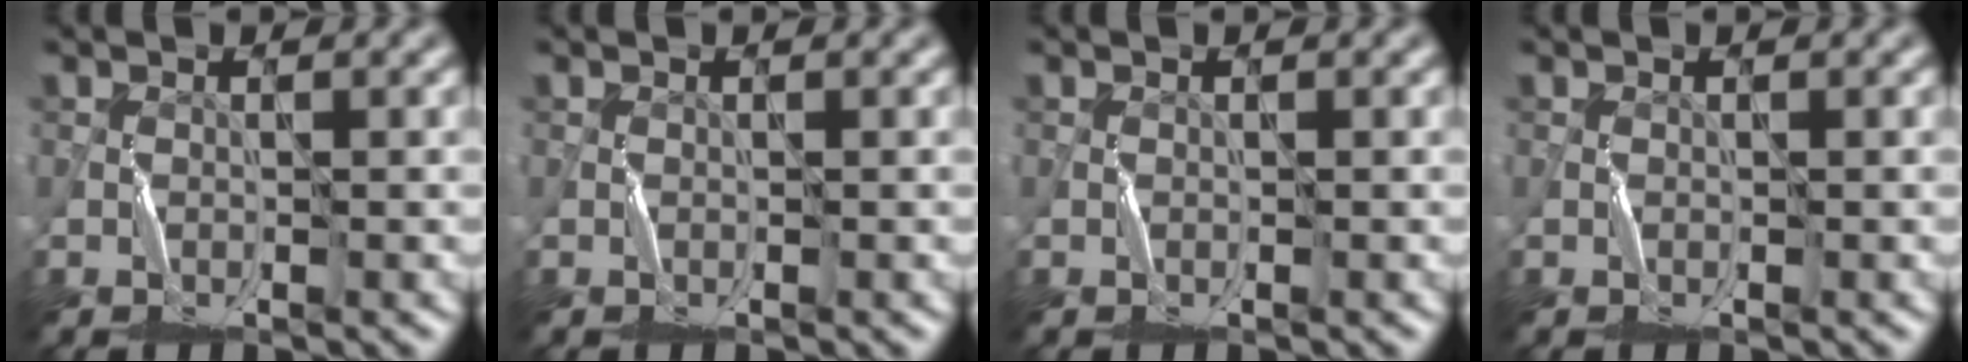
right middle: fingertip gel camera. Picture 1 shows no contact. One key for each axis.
{"total": 0.0}
{"total": 0.0}
{"total": 0.0}